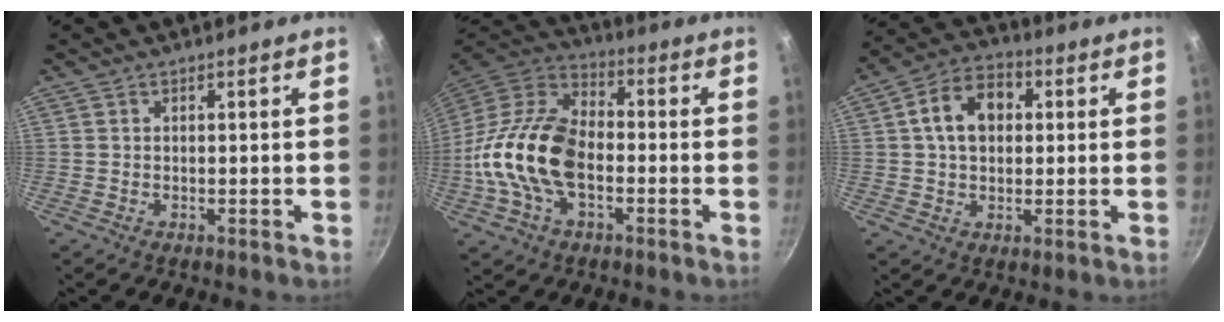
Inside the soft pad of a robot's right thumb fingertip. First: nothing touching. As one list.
[{"total": 19.4, "force": [-3.4, 11.7, 15.0], "torque": [-0.268, 0.036, -0.080]}, {"total": 10.6, "force": [1.9, 7.6, 7.2], "torque": [-0.090, 0.020, 0.018]}]